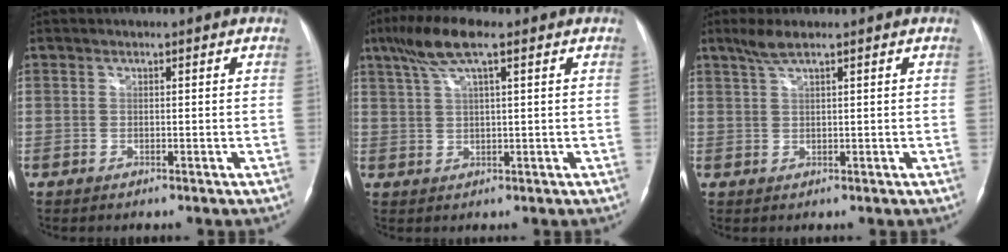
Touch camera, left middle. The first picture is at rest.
{"total": 7.2, "force": [4.2, 1.0, 5.8], "torque": [-0.125, 0.023, 0.081]}
{"total": 2.7, "force": [2.0, 0.1, 1.8], "torque": [-0.048, 0.008, 0.045]}